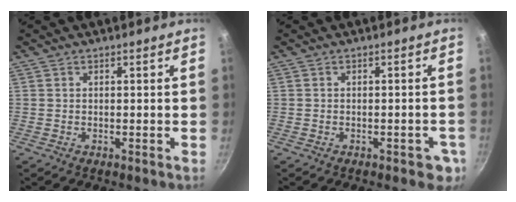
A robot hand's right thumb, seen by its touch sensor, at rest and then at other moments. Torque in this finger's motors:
{"motor_torque": [-0.14, -0.14, -0.25, 0.15, 0.08]}